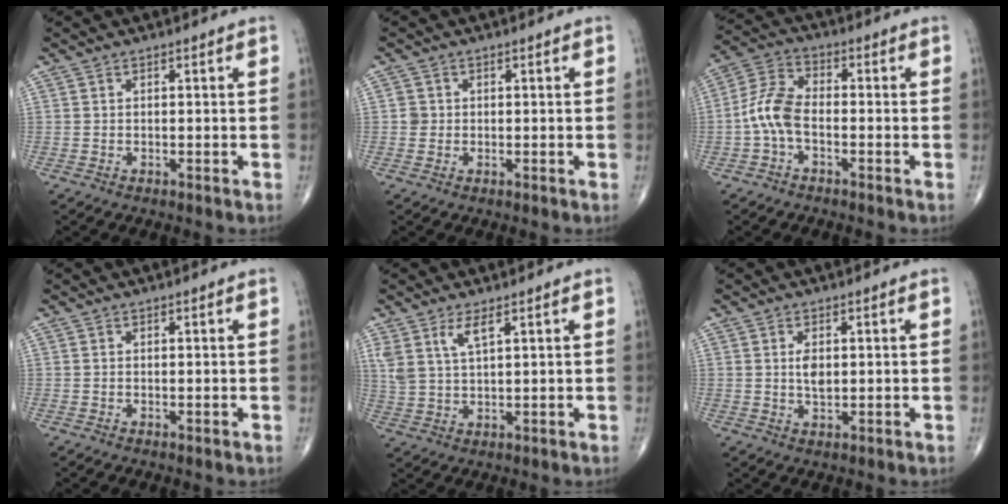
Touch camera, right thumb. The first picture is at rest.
{"total": 1.6, "force": [0.0, 1.6, 0.2], "torque": [0.004, 0.004, -0.001]}
{"total": 7.6, "force": [-1.9, 4.2, 6.0], "torque": [-0.128, 0.029, -0.048]}
{"total": 0.0}
{"total": 4.8, "force": [2.8, 1.5, 3.6], "torque": [-0.079, -0.013, 0.063]}
{"total": 3.1, "force": [0.5, 1.6, 2.7], "torque": [-0.044, -0.005, 0.010]}